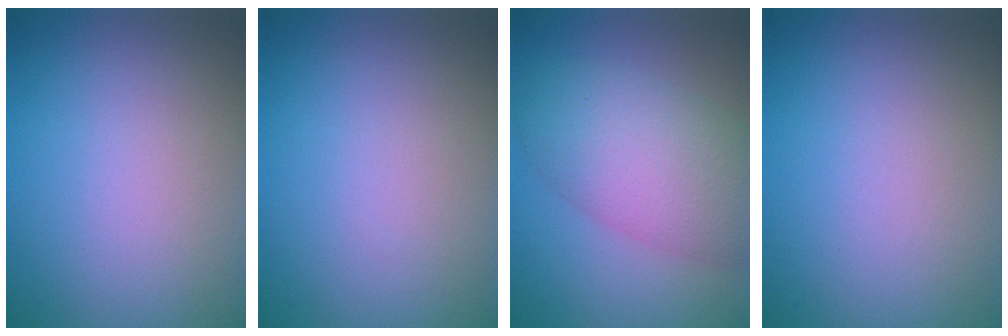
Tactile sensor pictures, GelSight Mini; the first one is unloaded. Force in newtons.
{"total": 0.0}
{"total": 7.2, "press": 7.2, "slide": 0.2}
{"total": 0.0}